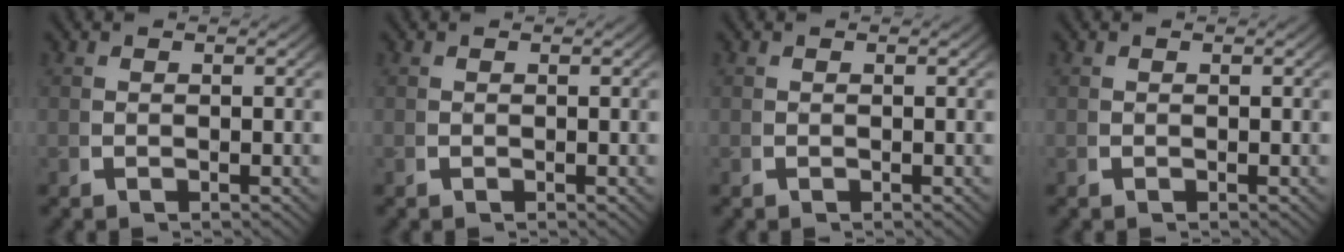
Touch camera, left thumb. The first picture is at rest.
{"total": 0.0}
{"total": 0.0}
{"total": 0.0}